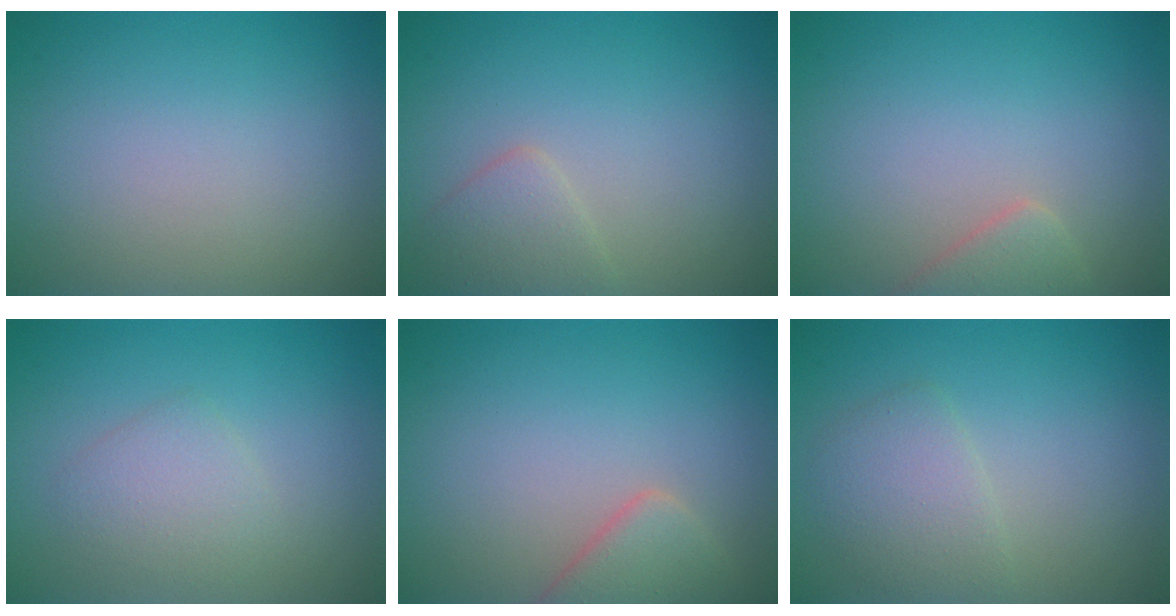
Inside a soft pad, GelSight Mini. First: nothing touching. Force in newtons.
{"total": 2.0, "press": 2.0, "slide": 0.0}
{"total": 2.1, "press": 2.1, "slide": 0.1}
{"total": 2.2, "press": 2.2, "slide": 0.1}
{"total": 2.8, "press": 2.8, "slide": 0.4}
{"total": 2.7, "press": 2.7, "slide": 0.1}